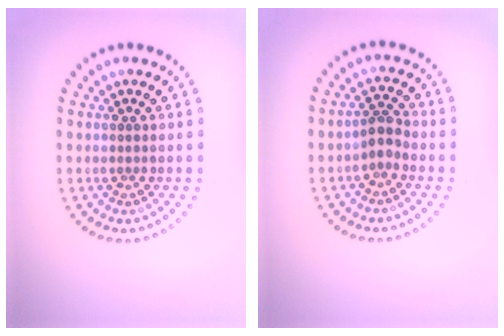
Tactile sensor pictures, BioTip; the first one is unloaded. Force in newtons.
{"total": 1.8, "press": 1.6, "slide": 0.8}